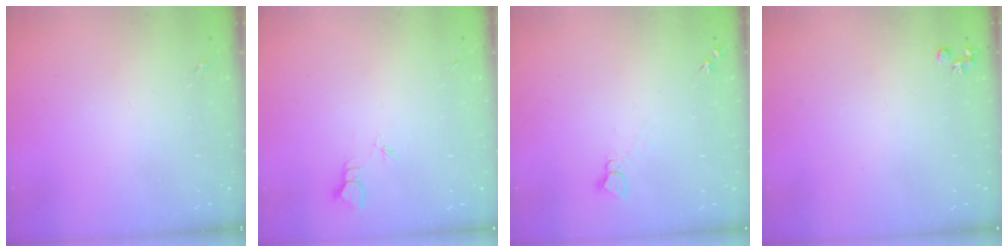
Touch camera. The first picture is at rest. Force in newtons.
{"total": 1.8, "press": 1.8, "slide": 0.0}
{"total": 3.8, "press": 3.8, "slide": 0.4}
{"total": 3.7, "press": 3.6, "slide": 0.4}